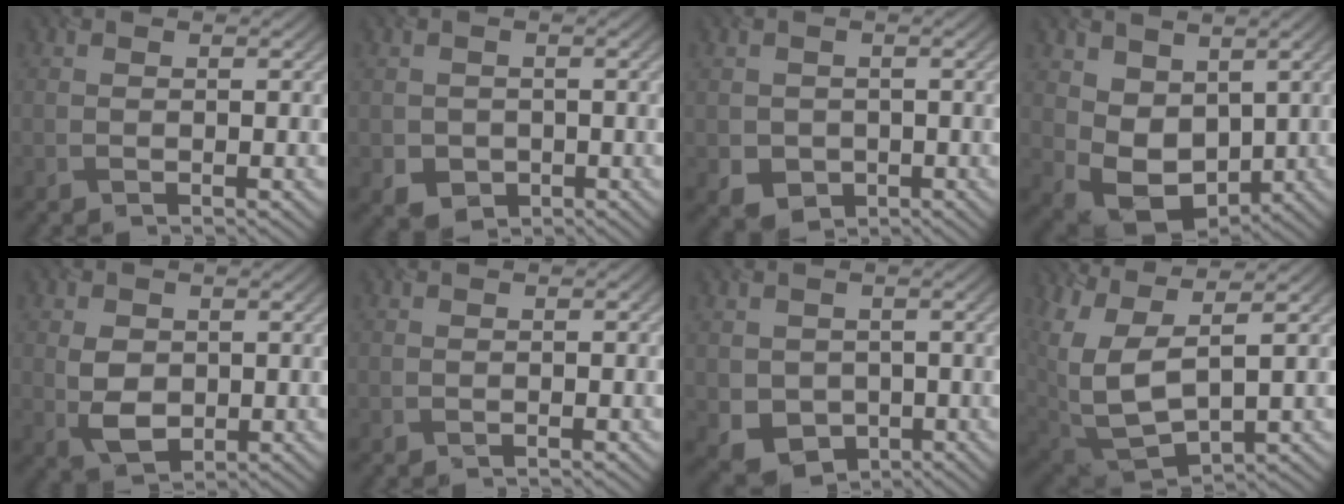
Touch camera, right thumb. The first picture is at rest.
{"total": 2.6, "force": [-0.6, 2.4, 0.8], "torque": [-0.028, -0.012, -0.009]}
{"total": 2.9, "force": [-0.6, 2.7, 1.0], "torque": [-0.034, -0.015, -0.007]}
{"total": 7.1, "force": [1.6, 5.3, 4.5], "torque": [-0.113, -0.021, 0.033]}
{"total": 4.4, "force": [0.1, 3.2, 3.0], "torque": [-0.065, -0.006, 0.005]}
{"total": 0.0}
{"total": 4.4, "force": [-0.4, 3.9, 2.0], "torque": [-0.062, -0.021, -0.004]}
{"total": 13.3, "force": [3.7, 6.5, 10.9], "torque": [-0.271, -0.020, 0.099]}